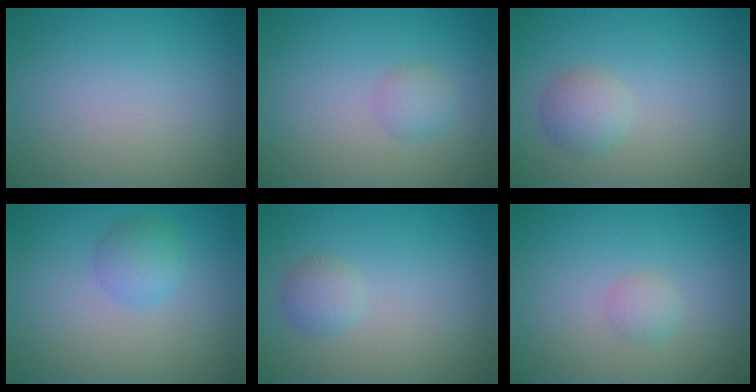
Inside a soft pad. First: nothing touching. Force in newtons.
{"total": 1.4, "press": 1.4, "slide": 0.0}
{"total": 2.2, "press": 2.2, "slide": 0.1}
{"total": 2.1, "press": 2.1, "slide": 0.1}
{"total": 1.6, "press": 1.6, "slide": 0.1}
{"total": 1.2, "press": 1.2, "slide": 0.0}